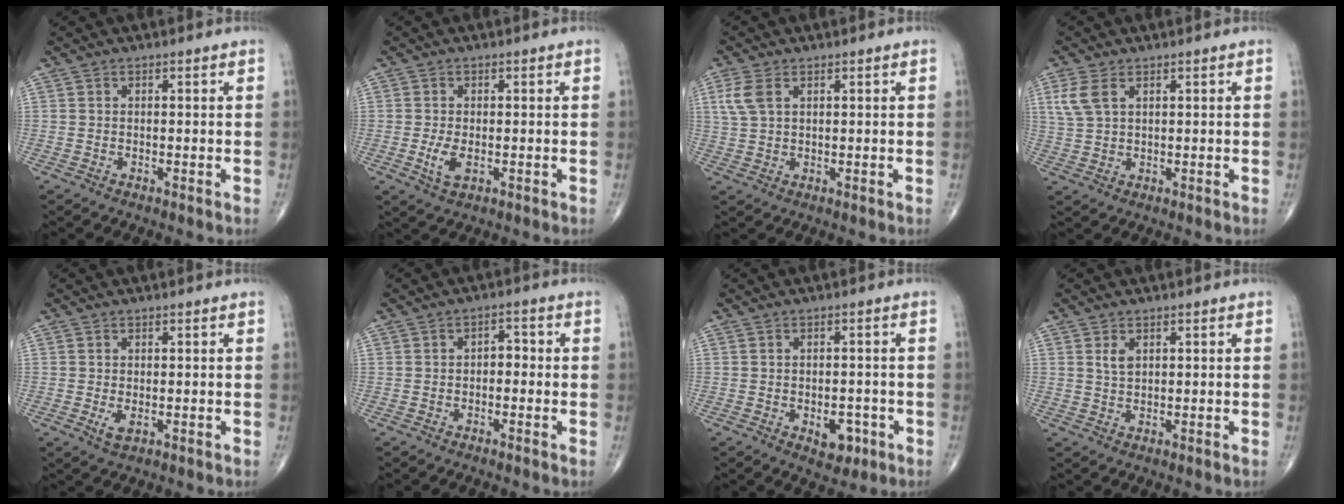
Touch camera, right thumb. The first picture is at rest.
{"total": 3.7, "force": [-0.7, 1.8, 3.1], "torque": [-0.066, -0.007, -0.011]}
{"total": 4.4, "force": [1.7, 2.5, 3.1], "torque": [-0.078, 0.006, 0.040]}
{"total": 4.6, "force": [2.1, 2.5, 3.3], "torque": [-0.080, 0.004, 0.049]}
{"total": 2.1, "force": [-0.3, 1.0, 1.8], "torque": [-0.034, -0.006, -0.001]}
{"total": 2.6, "force": [-0.4, 1.7, 1.9], "torque": [-0.010, 0.013, -0.014]}
{"total": 4.9, "force": [-1.9, 3.0, 3.4], "torque": [-0.026, 0.006, -0.018]}
{"total": 1.6, "force": [0.7, 0.9, 1.2], "torque": [-0.020, 0.000, 0.016]}